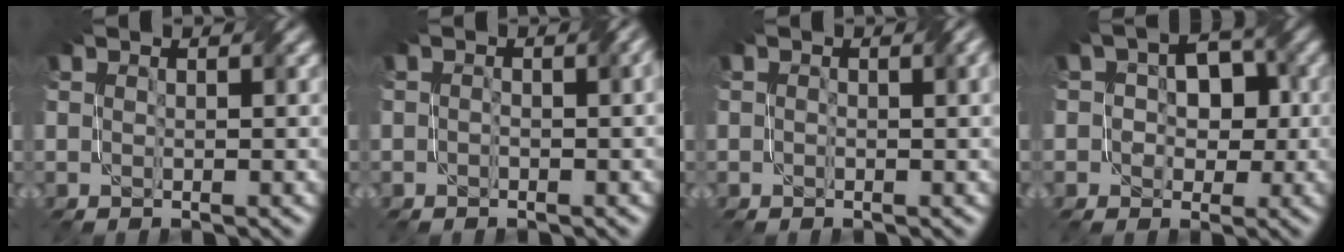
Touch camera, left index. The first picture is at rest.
{"total": 2.2, "force": [-0.6, 0.9, 1.9], "torque": [-0.021, -0.005, -0.008]}
{"total": 2.2, "force": [0.0, 1.0, 1.9], "torque": [-0.026, -0.001, 0.001]}
{"total": 4.4, "force": [-0.2, 3.4, 2.8], "torque": [-0.017, 0.011, -0.009]}